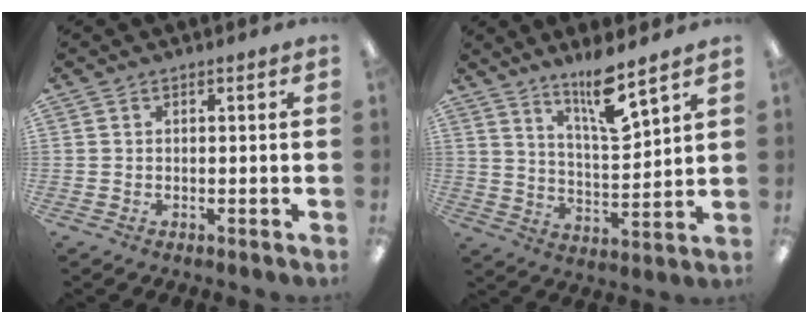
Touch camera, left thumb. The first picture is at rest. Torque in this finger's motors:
{"motor_torque": [-0.09, 0.03, 0.09, 0.01, 0.11]}